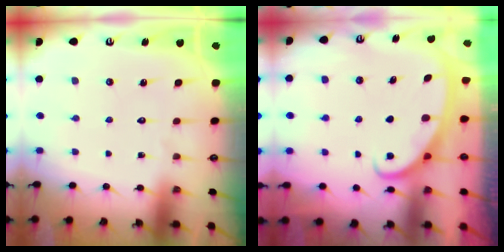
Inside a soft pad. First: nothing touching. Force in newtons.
{"total": 2.8, "press": 2.7, "slide": 0.3}